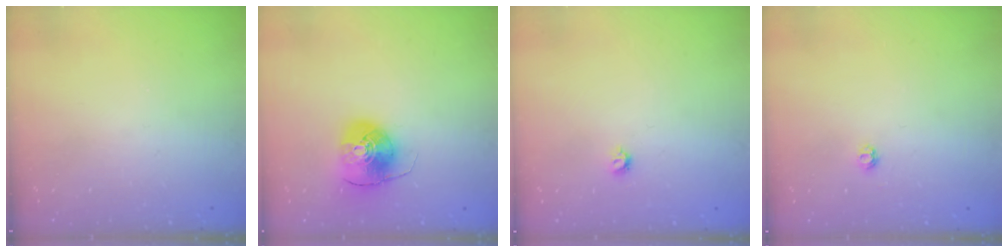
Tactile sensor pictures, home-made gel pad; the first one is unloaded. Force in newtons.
{"total": 8.6, "press": 8.5, "slide": 1.1}
{"total": 3.6, "press": 3.6, "slide": 0.7}
{"total": 2.9, "press": 2.9, "slide": 0.4}